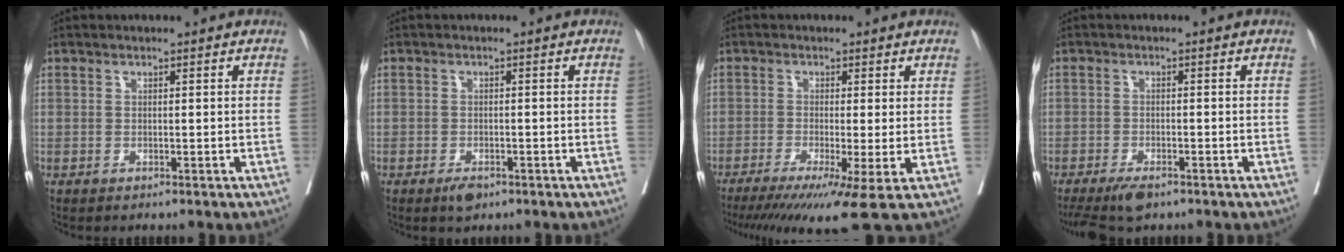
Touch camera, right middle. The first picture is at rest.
{"total": 2.0, "force": [-1.3, 0.9, 1.2], "torque": [-0.022, -0.001, -0.017]}
{"total": 8.9, "force": [-5.3, -0.4, 7.2], "torque": [-0.103, -0.020, -0.084]}
{"total": 5.5, "force": [-4.0, 1.7, 3.3], "torque": [-0.057, -0.010, -0.069]}